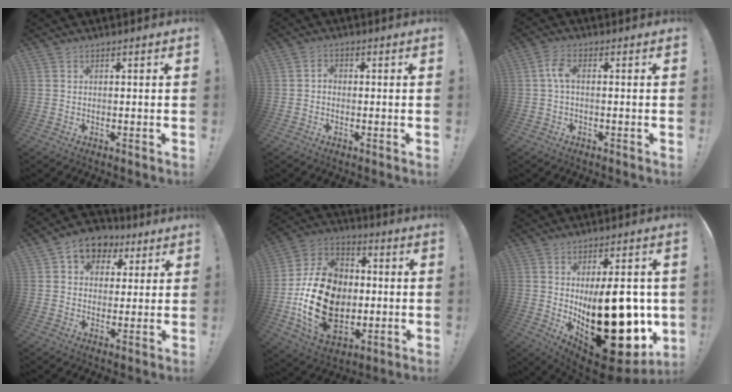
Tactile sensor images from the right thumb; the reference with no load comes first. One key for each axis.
{"total": 1.8, "fx": -0.8, "fy": 1.3, "fz": 1.0, "tx": -0.017, "ty": 0.008, "tz": -0.016}
{"total": 4.4, "fx": 0.1, "fy": 1.8, "fz": 4.0, "tx": -0.080, "ty": 0.006, "tz": 0.002}
{"total": 8.8, "fx": 3.9, "fy": 7.0, "fz": 3.5, "tx": -0.052, "ty": -0.014, "tz": 0.077}
{"total": 22.1, "fx": -2.1, "fy": 17.1, "fz": 13.8, "tx": -0.241, "ty": 0.028, "tz": -0.019}
{"total": 26.3, "fx": -1.3, "fy": 12.9, "fz": 22.9, "tx": -0.324, "ty": -0.014, "tz": 0.005}